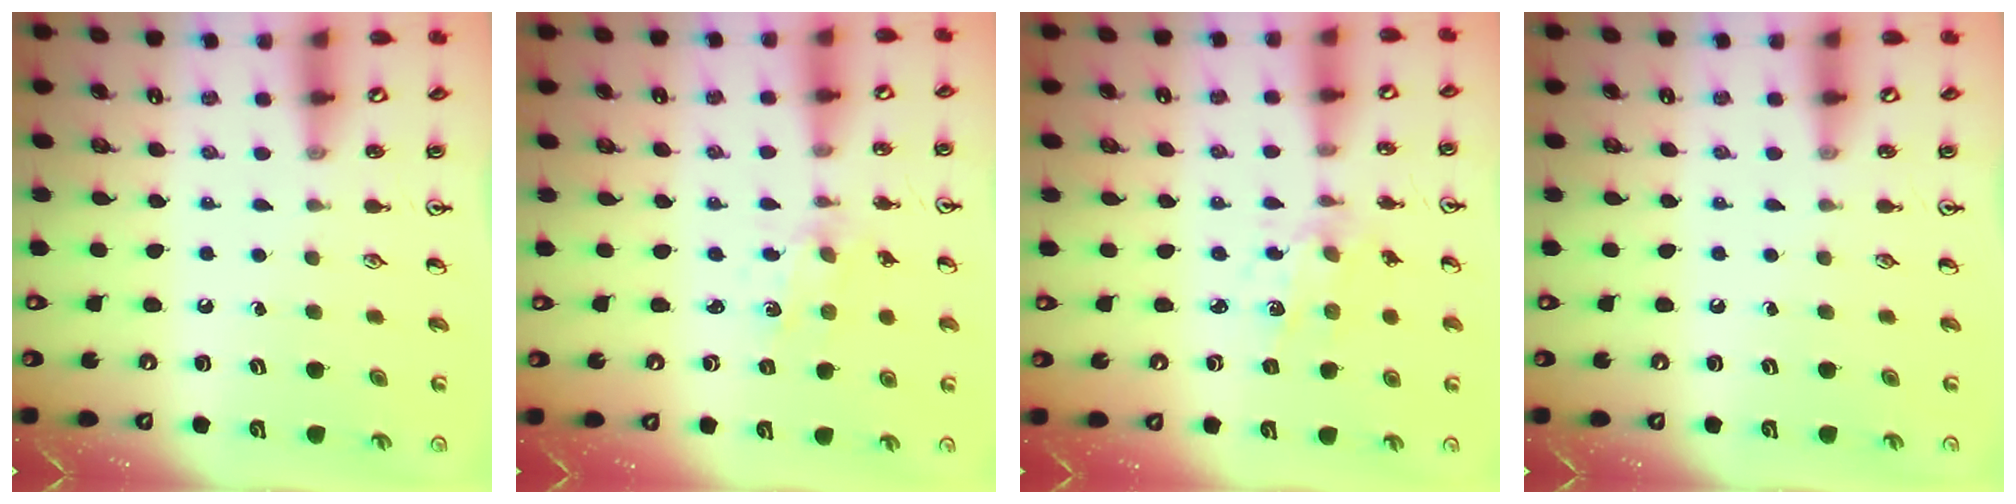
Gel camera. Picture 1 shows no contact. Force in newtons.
{"total": 1.1, "press": 1.1, "slide": 0.3}
{"total": 3.0, "press": 2.8, "slide": 0.9}
{"total": 0.0}